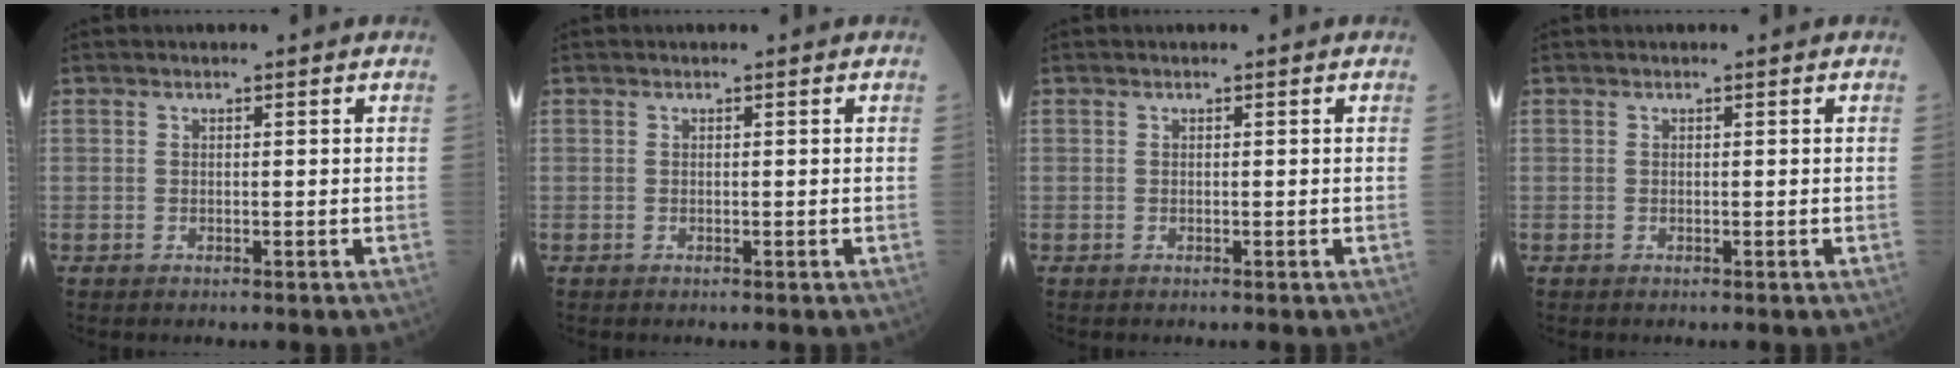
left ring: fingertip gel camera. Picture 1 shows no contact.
{"total": 0.0}
{"total": 0.0}
{"total": 0.0}